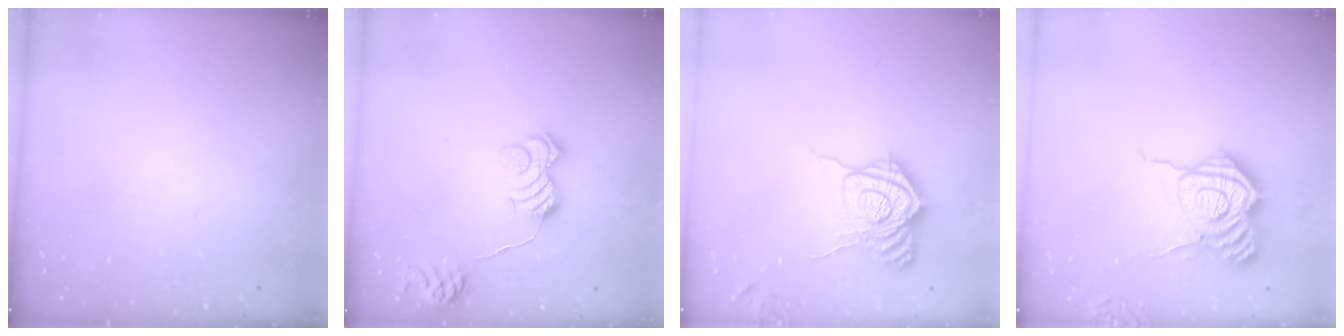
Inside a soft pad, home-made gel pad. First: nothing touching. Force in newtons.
{"total": 11.1, "press": 11.0, "slide": 0.7}
{"total": 16.7, "press": 16.7, "slide": 0.6}
{"total": 15.9, "press": 15.9, "slide": 1.0}